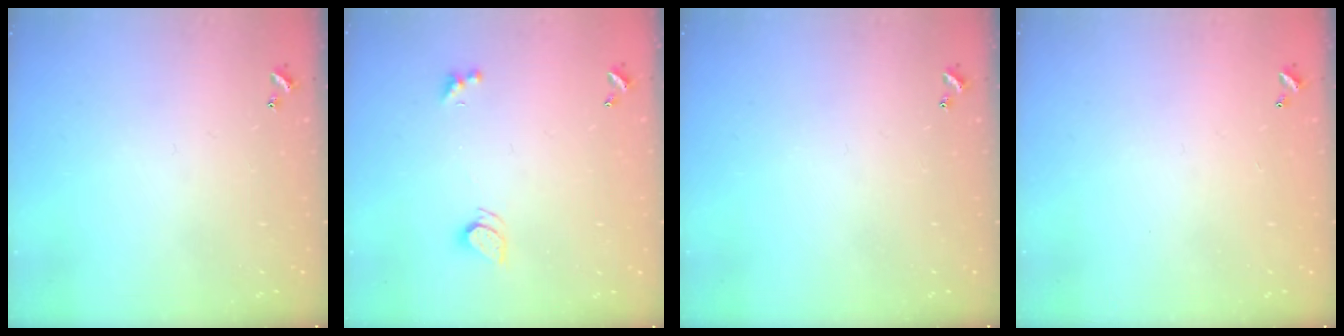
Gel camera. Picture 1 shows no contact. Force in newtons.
{"total": 2.2, "press": 2.2, "slide": 0.3}
{"total": 0.0}
{"total": 2.8, "press": 2.8, "slide": 0.1}